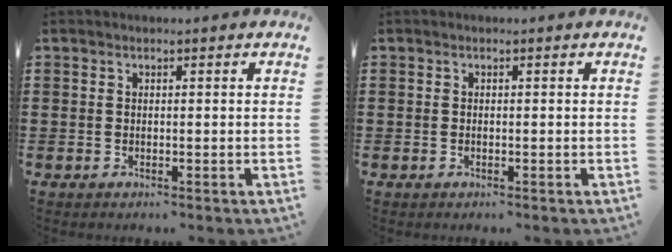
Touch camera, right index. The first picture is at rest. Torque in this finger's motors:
{"motor_torque": [2.14, 0.00, -0.02, 0.00]}